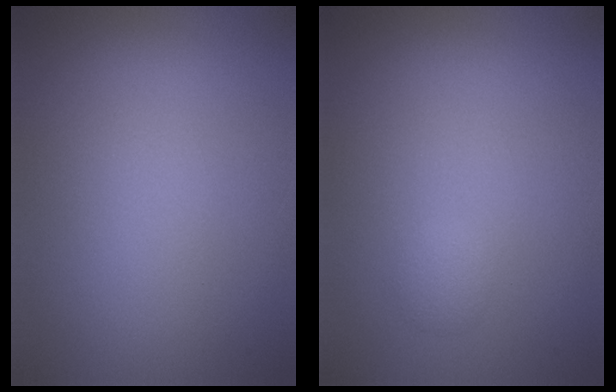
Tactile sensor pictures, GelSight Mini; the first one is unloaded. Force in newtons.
{"total": 0.9, "press": 0.9, "slide": 0.0}